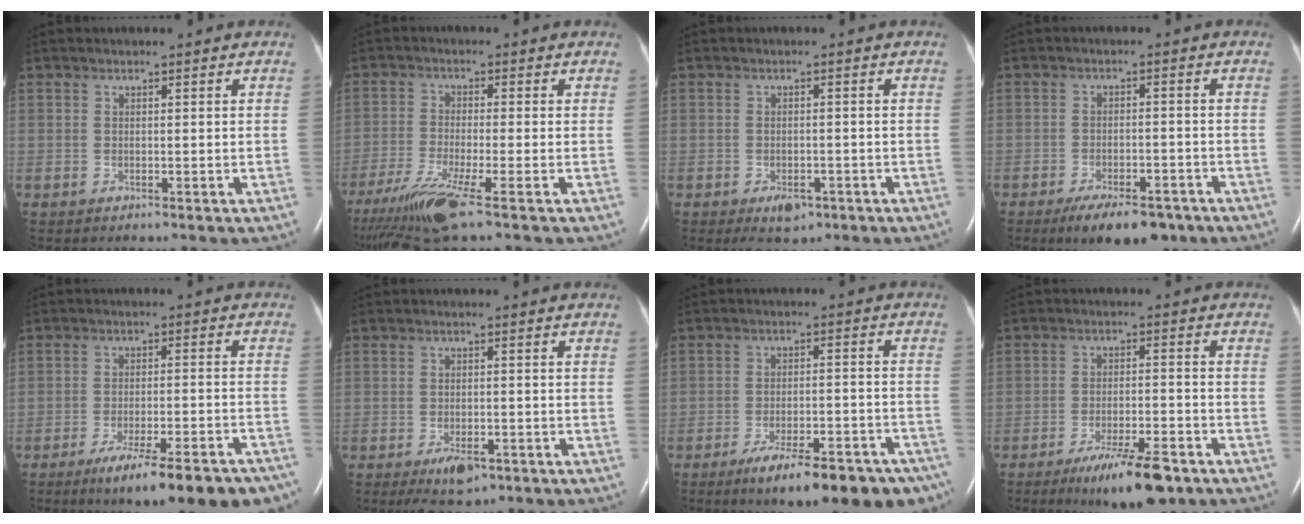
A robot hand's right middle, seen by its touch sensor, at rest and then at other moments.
{"total": 10.3, "force": [-6.8, -0.4, 7.6], "torque": [-0.143, -0.032, -0.125]}
{"total": 3.3, "force": [-1.9, 1.7, 2.0], "torque": [-0.034, -0.003, -0.019]}
{"total": 8.4, "force": [-6.2, 3.1, 4.7], "torque": [-0.070, -0.004, -0.094]}
{"total": 16.8, "force": [-13.1, 2.6, 10.1], "torque": [-0.085, 0.005, -0.181]}
{"total": 4.3, "force": [-2.6, 1.6, 2.9], "torque": [-0.055, -0.004, -0.036]}
{"total": 16.2, "force": [-12.2, 4.2, 9.9], "torque": [-0.080, 0.020, -0.169]}
{"total": 9.4, "force": [-6.4, 1.7, 6.6], "torque": [-0.110, -0.013, -0.102]}